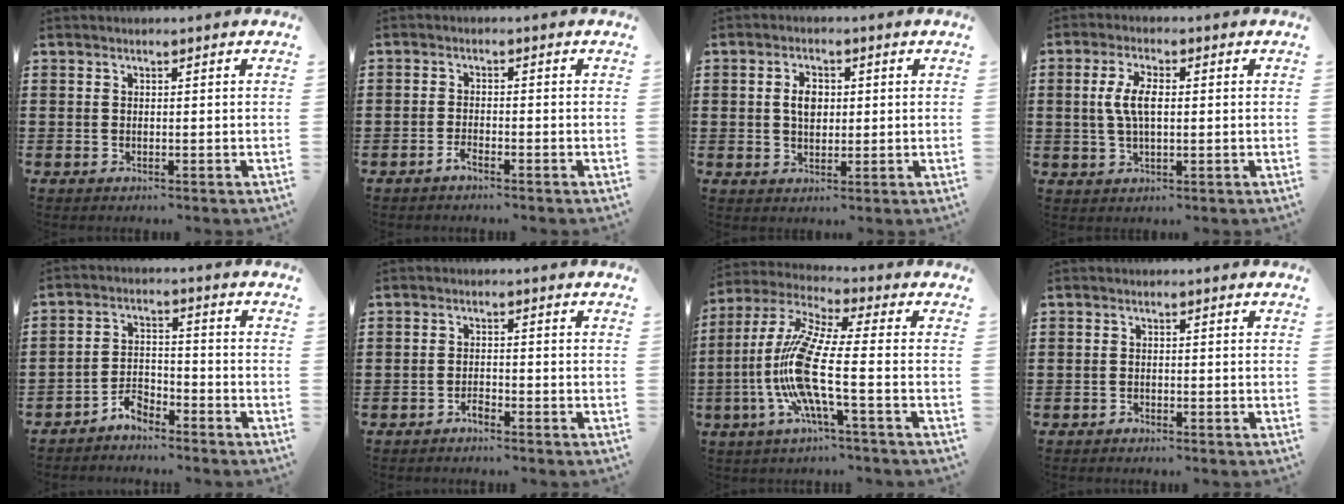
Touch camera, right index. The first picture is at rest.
{"total": 1.7, "force": [-1.5, 0.2, 0.7], "torque": [-0.024, -0.003, -0.031]}
{"total": 3.7, "force": [0.4, 2.3, 2.8], "torque": [-0.052, 0.008, 0.004]}
{"total": 5.5, "force": [0.4, 2.3, 5.0], "torque": [-0.120, 0.002, -0.003]}
{"total": 3.9, "force": [-3.6, 1.3, 0.8], "torque": [-0.020, 0.012, -0.072]}
{"total": 1.7, "force": [-1.5, 0.5, 0.6], "torque": [-0.017, 0.002, -0.030]}
{"total": 11.9, "force": [-3.5, 1.6, 11.3], "torque": [-0.263, -0.024, -0.079]}
{"total": 0.8, "force": [-0.7, 0.3, 0.0], "torque": [-0.001, 0.003, -0.017]}